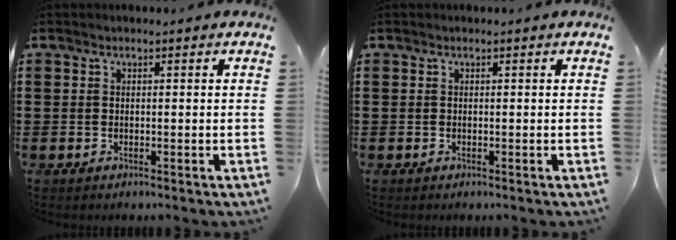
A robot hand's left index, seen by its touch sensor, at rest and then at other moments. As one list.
[{"total": 0.0}]